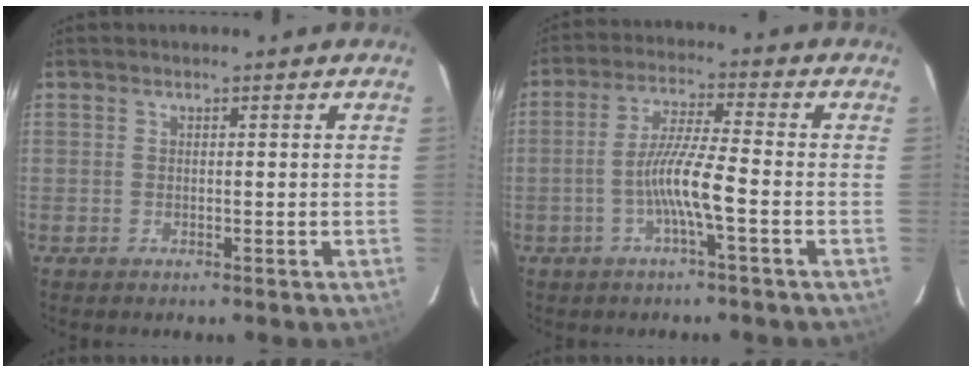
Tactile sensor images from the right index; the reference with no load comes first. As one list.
[{"total": 7.4, "force": [-2.7, -0.4, 6.8], "torque": [-0.141, 0.003, -0.052]}]